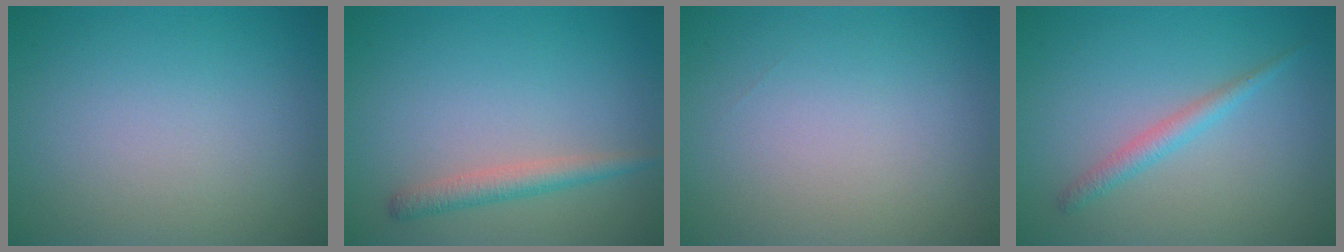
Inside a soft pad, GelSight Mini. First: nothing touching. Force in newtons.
{"total": 2.1, "press": 2.1, "slide": 0.1}
{"total": 0.0}
{"total": 1.7, "press": 1.7, "slide": 0.1}